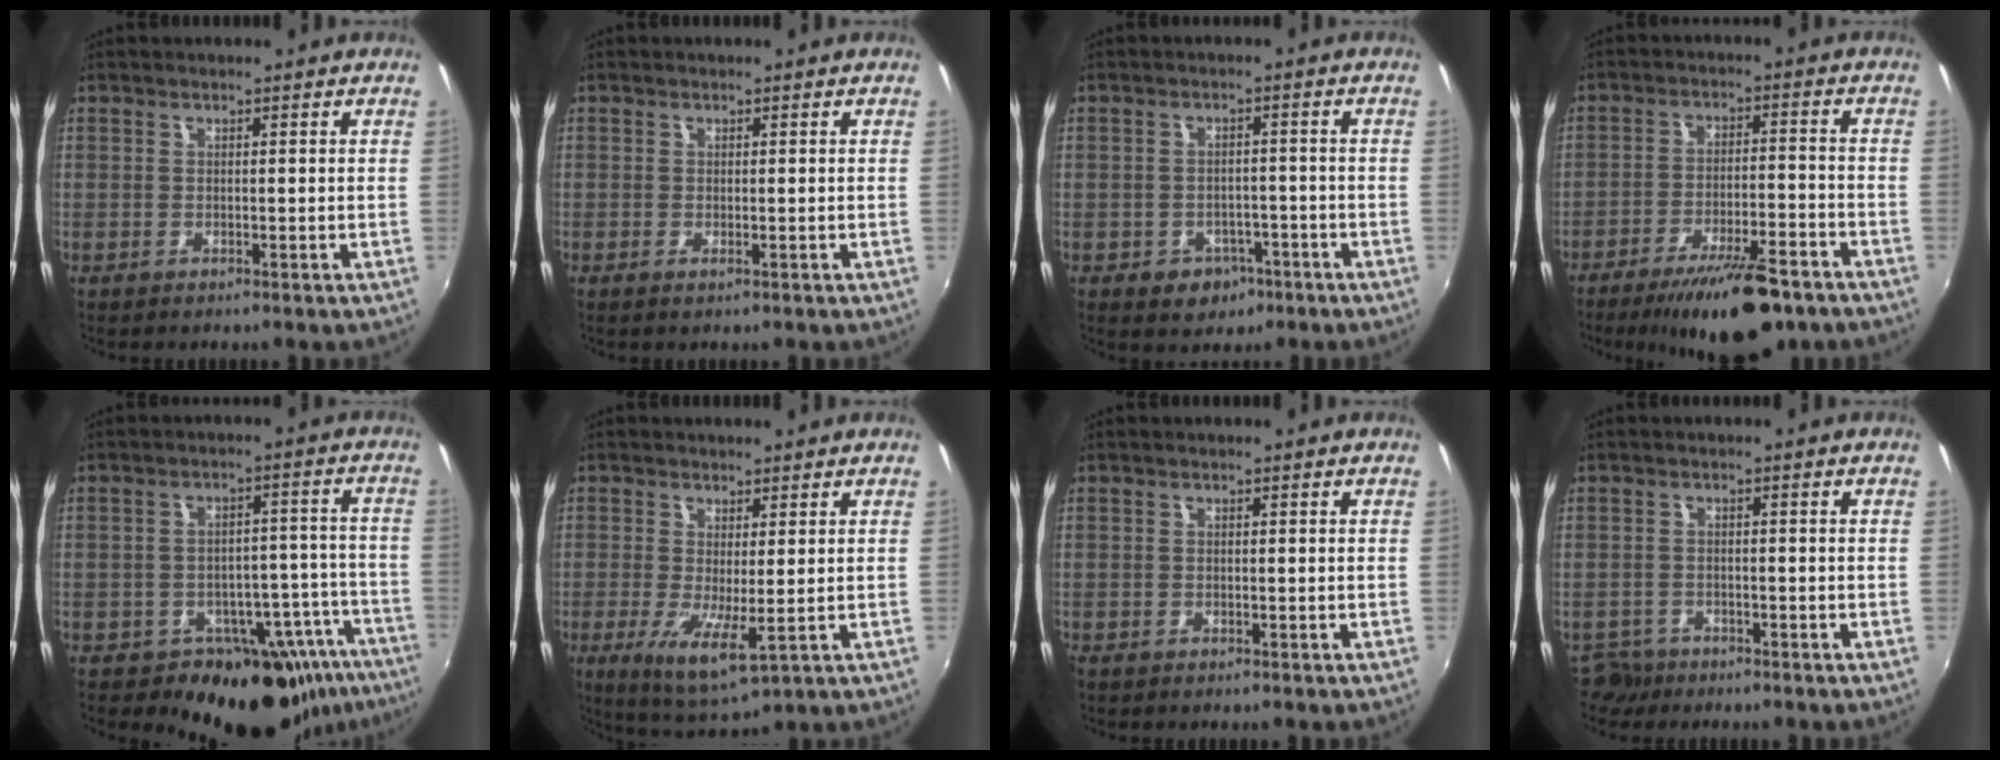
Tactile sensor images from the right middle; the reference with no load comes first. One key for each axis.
{"total": 0.5, "fx": -0.2, "fy": 0.1, "fz": 0.5, "tx": -0.008, "ty": -0.002, "tz": -0.004}
{"total": 5.6, "fx": -3.0, "fy": 4.5, "fz": 1.7, "tx": -0.043, "ty": 0.007, "tz": -0.030}
{"total": 15.4, "fx": -11.6, "fy": 4.1, "fz": 9.4, "tx": -0.167, "ty": -0.018, "tz": -0.172}
{"total": 17.2, "fx": -13.1, "fy": 9.3, "fz": 6.3, "tx": -0.071, "ty": 0.026, "tz": -0.164}
{"total": 7.0, "fx": -1.0, "fy": 1.8, "fz": 6.7, "tx": -0.131, "ty": -0.026, "tz": -0.014}
{"total": 0.6, "fx": -0.5, "fy": 0.4, "fz": 0.0, "tx": -0.003, "ty": -0.003, "tz": -0.011}
{"total": 3.7, "fx": -3.0, "fy": 2.2, "fz": 0.2, "tx": -0.017, "ty": -0.002, "tz": -0.056}